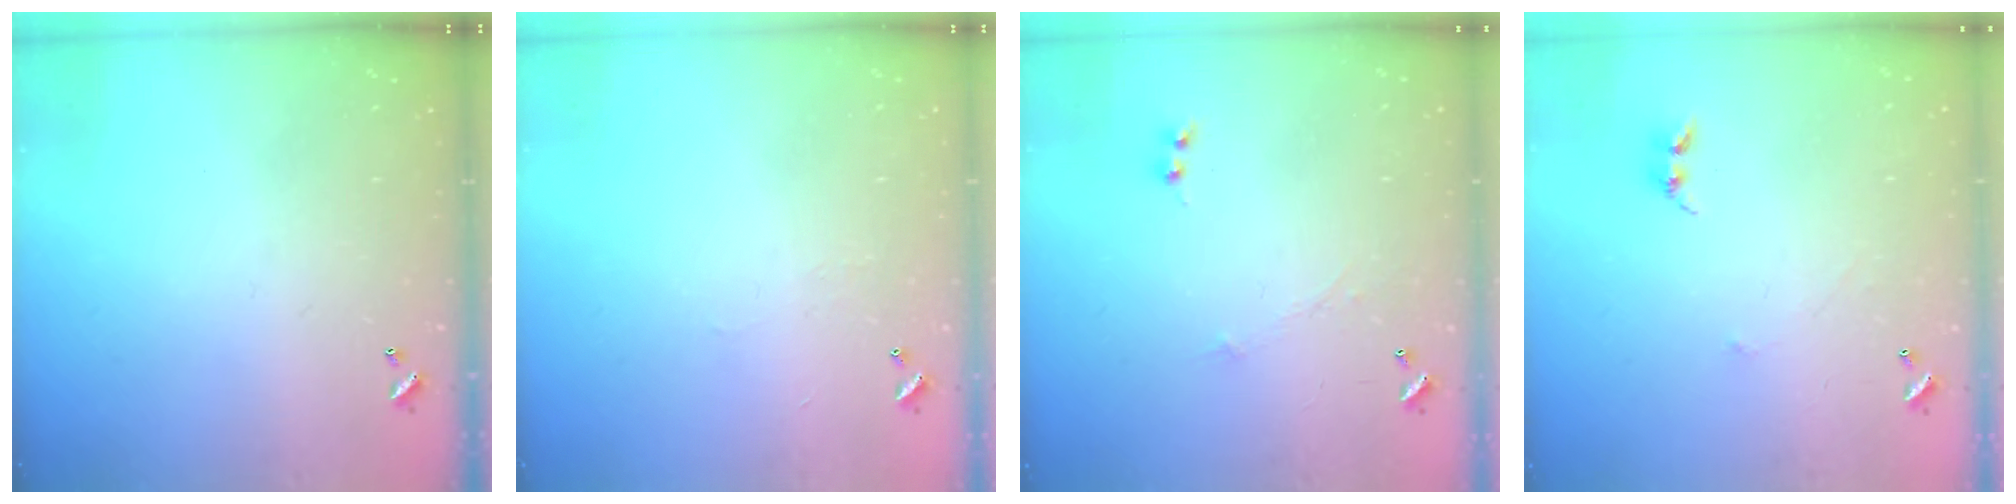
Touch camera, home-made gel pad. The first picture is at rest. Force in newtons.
{"total": 2.3, "press": 2.3, "slide": 0.4}
{"total": 0.0}
{"total": 2.6, "press": 2.6, "slide": 0.3}